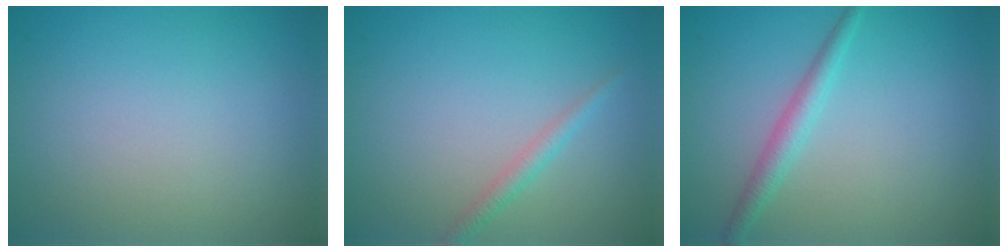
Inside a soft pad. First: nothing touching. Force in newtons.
{"total": 1.4, "press": 1.4, "slide": 0.1}
{"total": 2.0, "press": 2.0, "slide": 0.1}